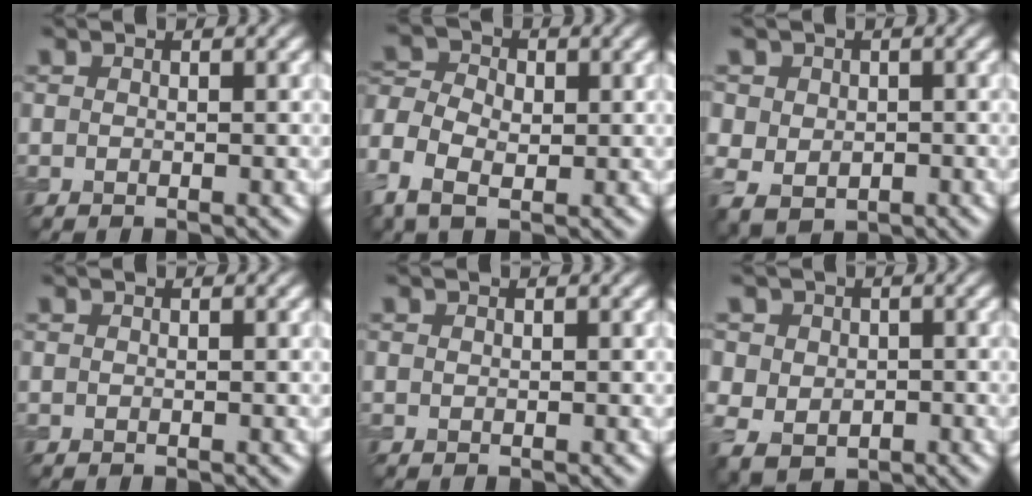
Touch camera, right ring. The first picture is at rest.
{"total": 5.3, "force": [-1.3, 3.8, 3.4], "torque": [-0.089, -0.001, -0.027]}
{"total": 4.1, "force": [0.7, 3.7, 1.6], "torque": [-0.032, 0.003, 0.007]}
{"total": 0.0}
{"total": 0.0}
{"total": 4.9, "force": [0.6, 4.5, 1.9], "torque": [-0.042, 0.007, -0.005]}